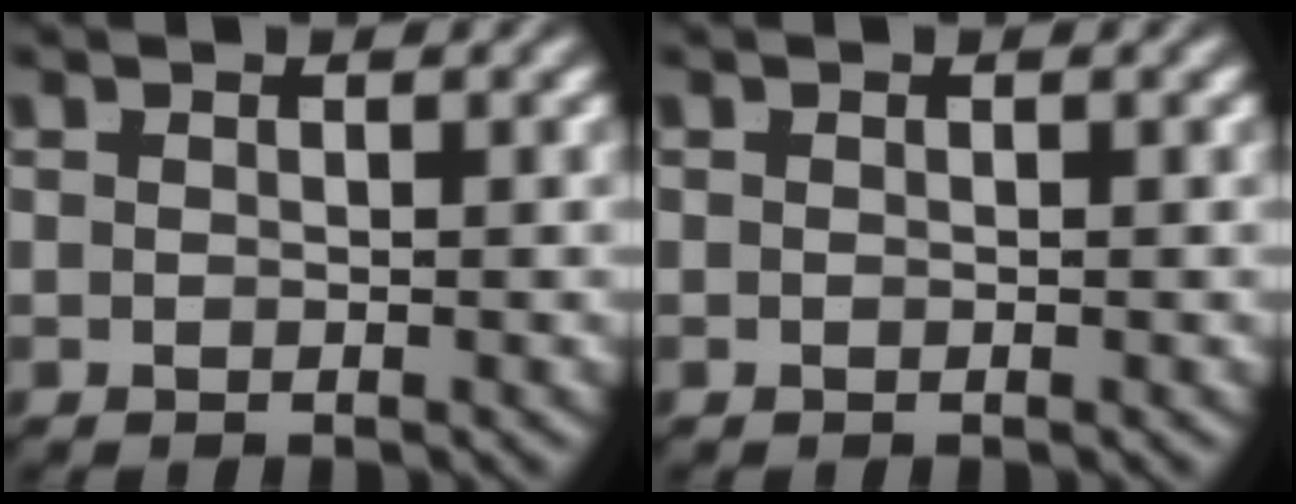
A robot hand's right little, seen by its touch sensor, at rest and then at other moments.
{"total": 0.0}